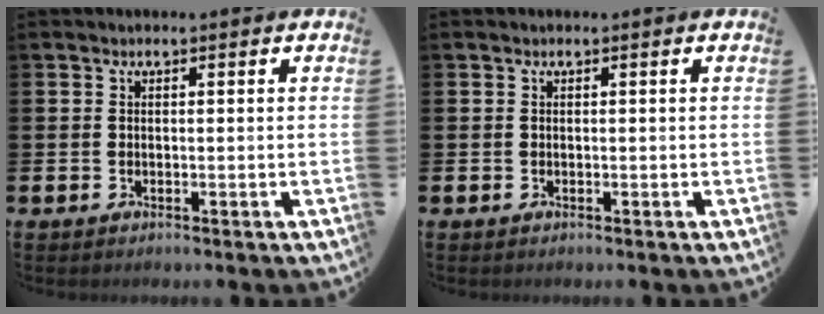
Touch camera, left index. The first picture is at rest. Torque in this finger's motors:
{"motor_torque": [-0.01, 0.01, 0.00, 0.00]}